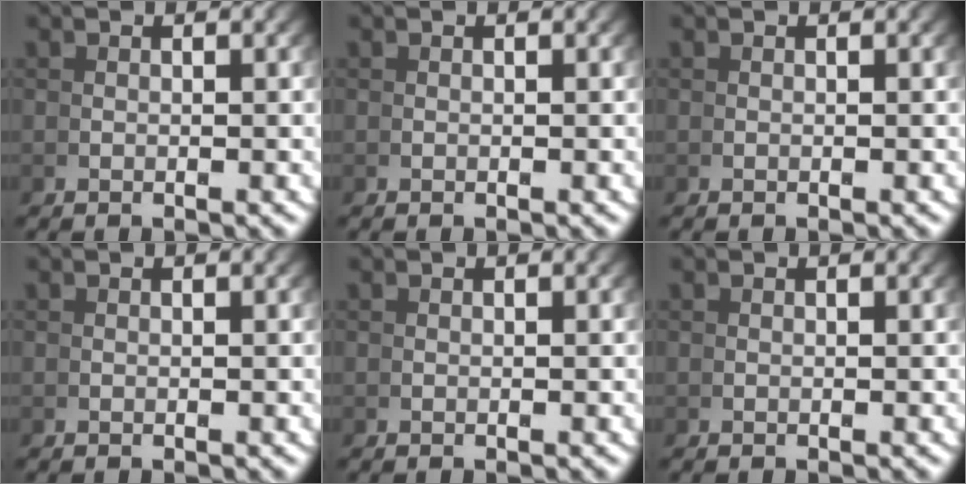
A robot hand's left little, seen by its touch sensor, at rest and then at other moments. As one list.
[{"total": 0.0}, {"total": 0.0}, {"total": 0.0}, {"total": 0.0}, {"total": 0.0}]